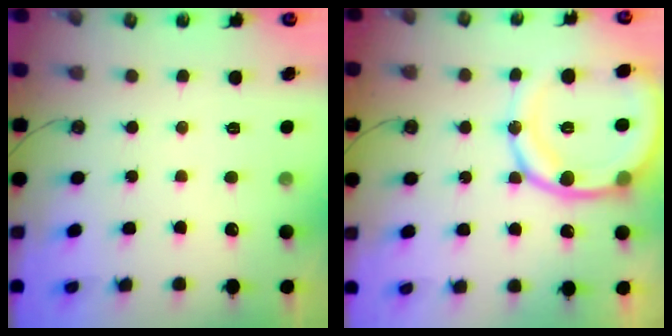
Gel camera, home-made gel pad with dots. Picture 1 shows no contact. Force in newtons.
{"total": 16.6, "press": 16.3, "slide": 3.2}